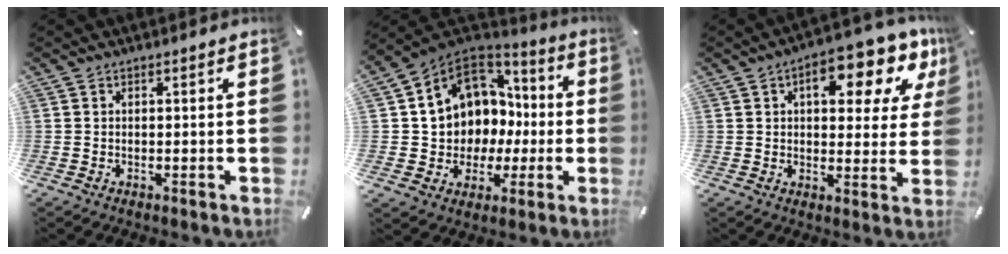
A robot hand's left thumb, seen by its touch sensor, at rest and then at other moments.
{"total": 10.5, "force": [3.2, 9.6, 2.9], "torque": [-0.072, -0.037, 0.072]}
{"total": 13.8, "force": [6.5, 6.8, 10.0], "torque": [-0.118, -0.033, 0.103]}